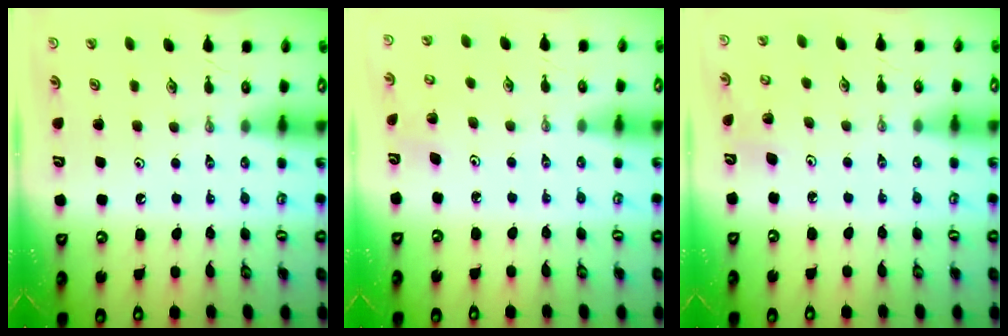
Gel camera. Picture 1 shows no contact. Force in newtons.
{"total": 3.3, "press": 3.3, "slide": 0.2}
{"total": 5.0, "press": 4.7, "slide": 1.7}